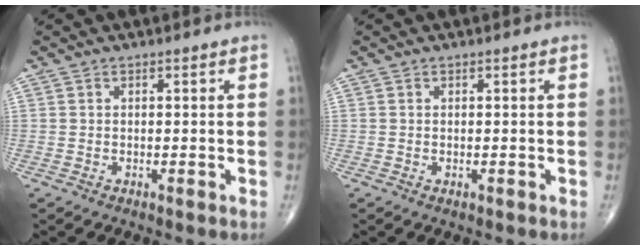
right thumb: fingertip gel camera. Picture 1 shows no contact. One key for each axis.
{"total": 0.0}